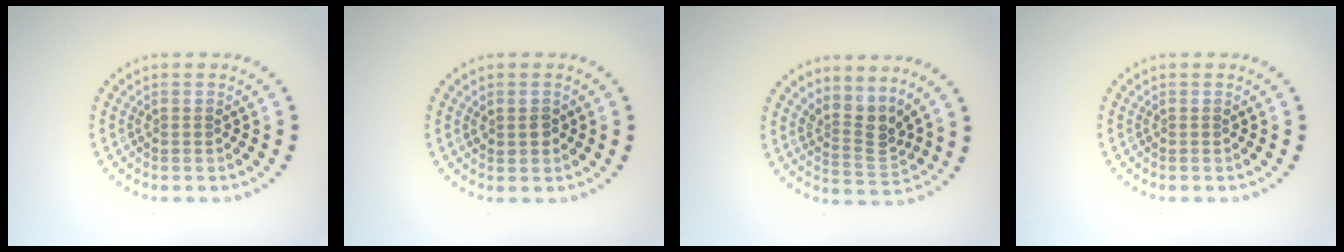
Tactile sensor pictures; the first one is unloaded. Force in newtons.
{"total": 1.3, "press": 1.3, "slide": 0.2}
{"total": 2.9, "press": 2.1, "slide": 2.0}
{"total": 0.0}